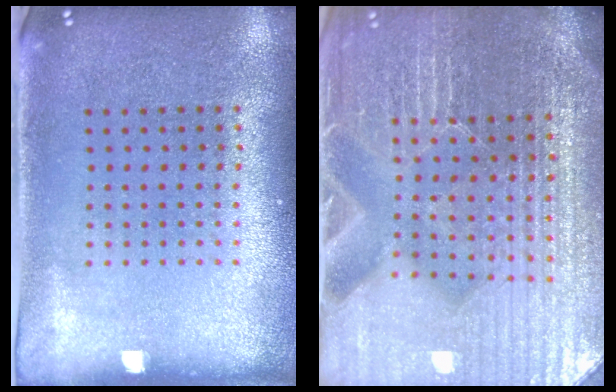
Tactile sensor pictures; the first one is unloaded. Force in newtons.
{"total": 5.7, "press": 5.2, "slide": 2.2}